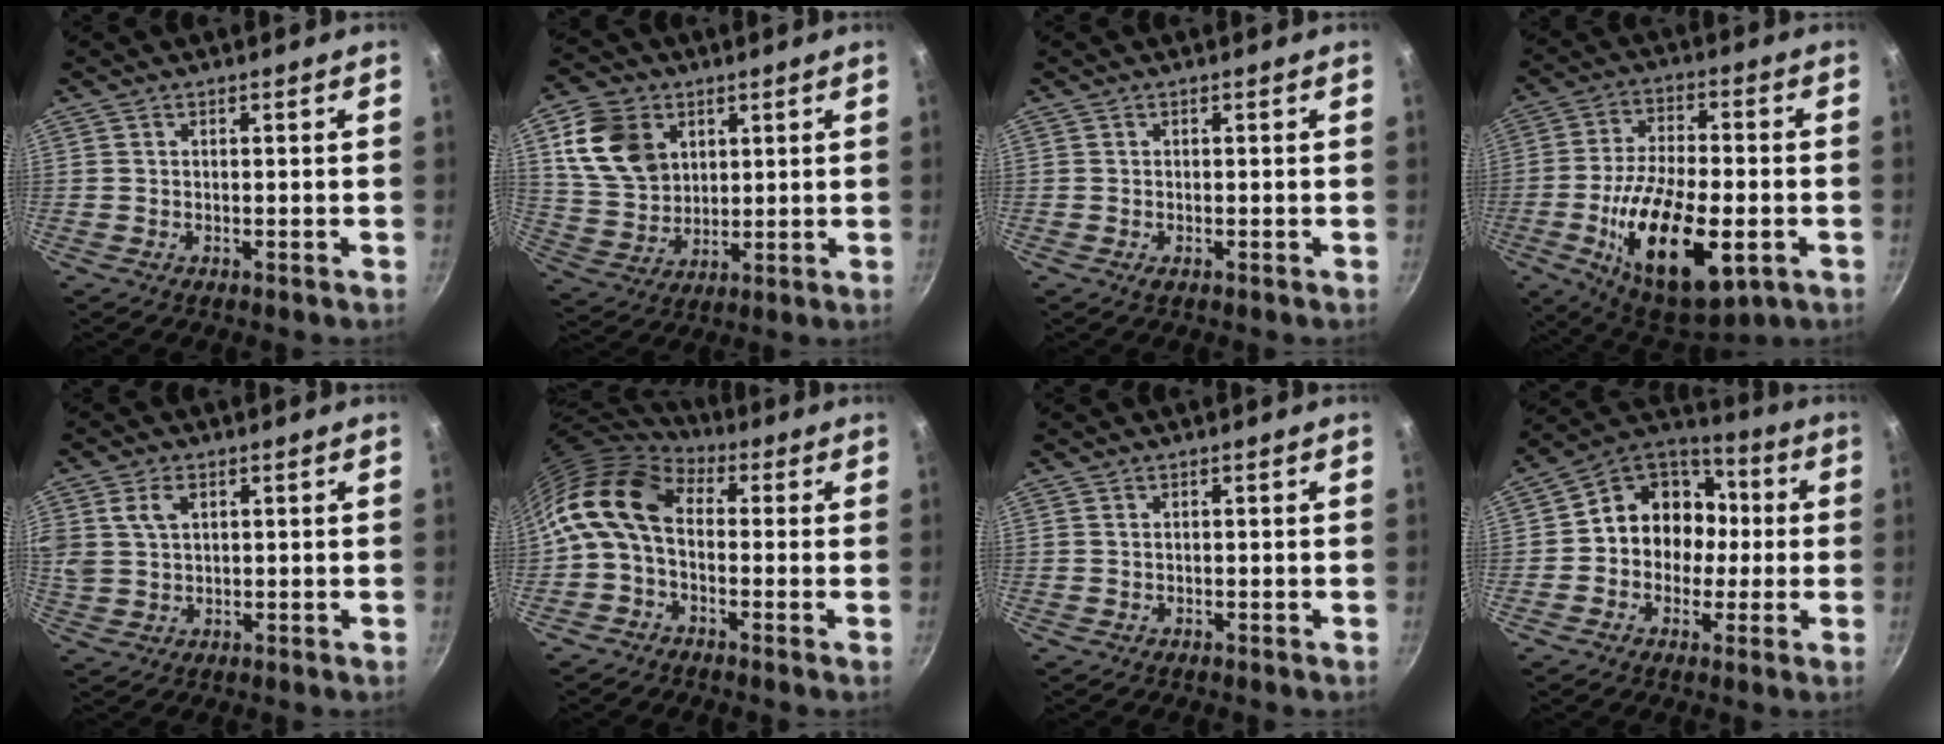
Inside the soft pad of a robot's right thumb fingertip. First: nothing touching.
{"total": 13.8, "force": [4.7, 10.6, 7.4], "torque": [-0.113, -0.011, 0.099]}
{"total": 0.9, "force": [-0.3, 0.3, 0.8], "torque": [-0.014, -0.002, -0.006]}
{"total": 22.7, "force": [-6.6, 10.3, 19.1], "torque": [-0.316, 0.012, -0.103]}
{"total": 7.0, "force": [2.6, 4.9, 4.3], "torque": [-0.078, 0.002, 0.050]}
{"total": 11.6, "force": [0.3, 7.6, 8.7], "torque": [-0.159, 0.024, -0.019]}
{"total": 0.0}
{"total": 14.0, "force": [-0.3, 12.2, 6.9], "torque": [-0.057, 0.043, -0.023]}